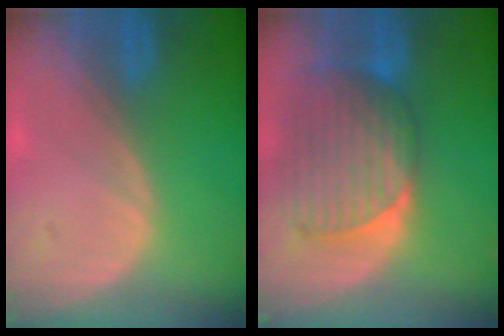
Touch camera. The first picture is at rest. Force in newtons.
{"total": 9.4, "press": 8.3, "slide": 4.4}